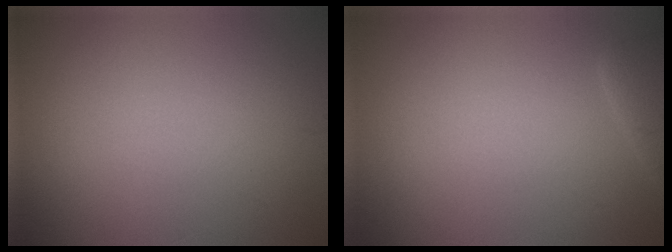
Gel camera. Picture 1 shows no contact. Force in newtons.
{"total": 1.5, "press": 1.5, "slide": 0.1}